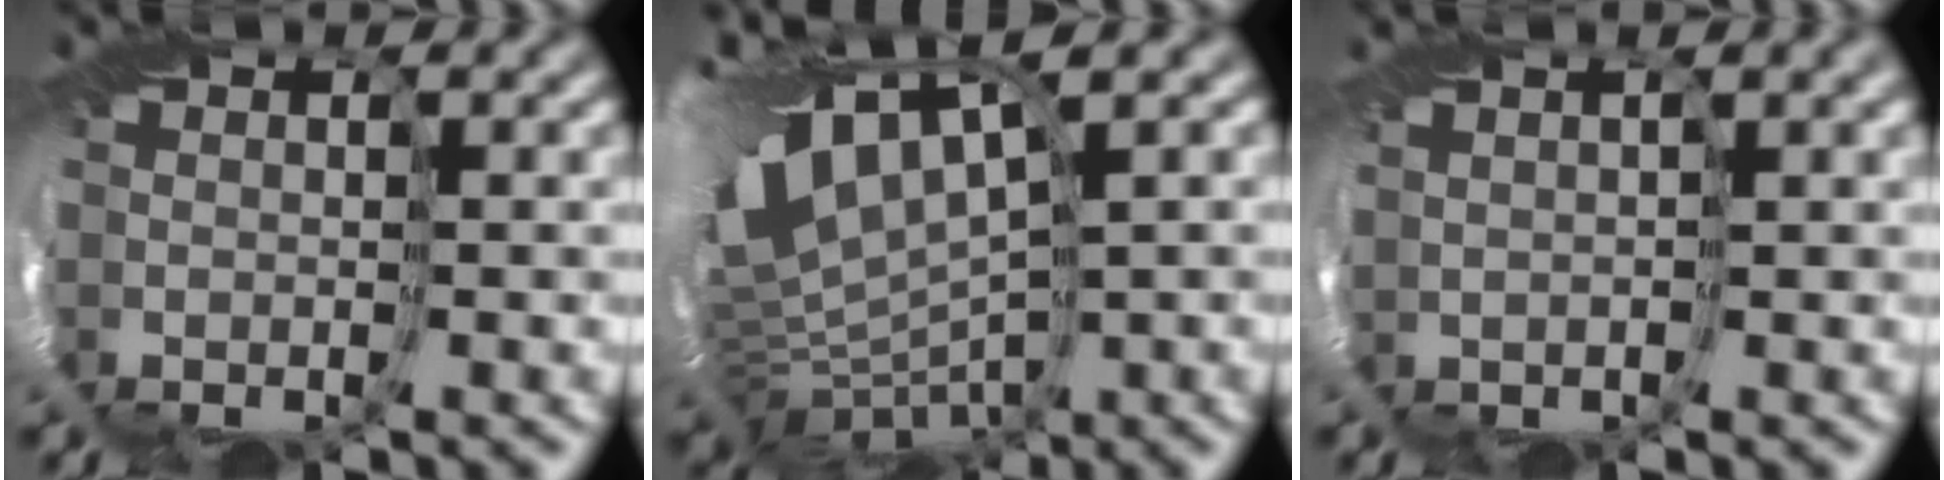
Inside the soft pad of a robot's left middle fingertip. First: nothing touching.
{"total": 9.9, "force": [1.9, 4.2, 8.7], "torque": [-0.171, -0.010, 0.074]}
{"total": 2.3, "force": [1.0, -1.9, -0.8], "torque": [0.014, 0.011, 0.012]}